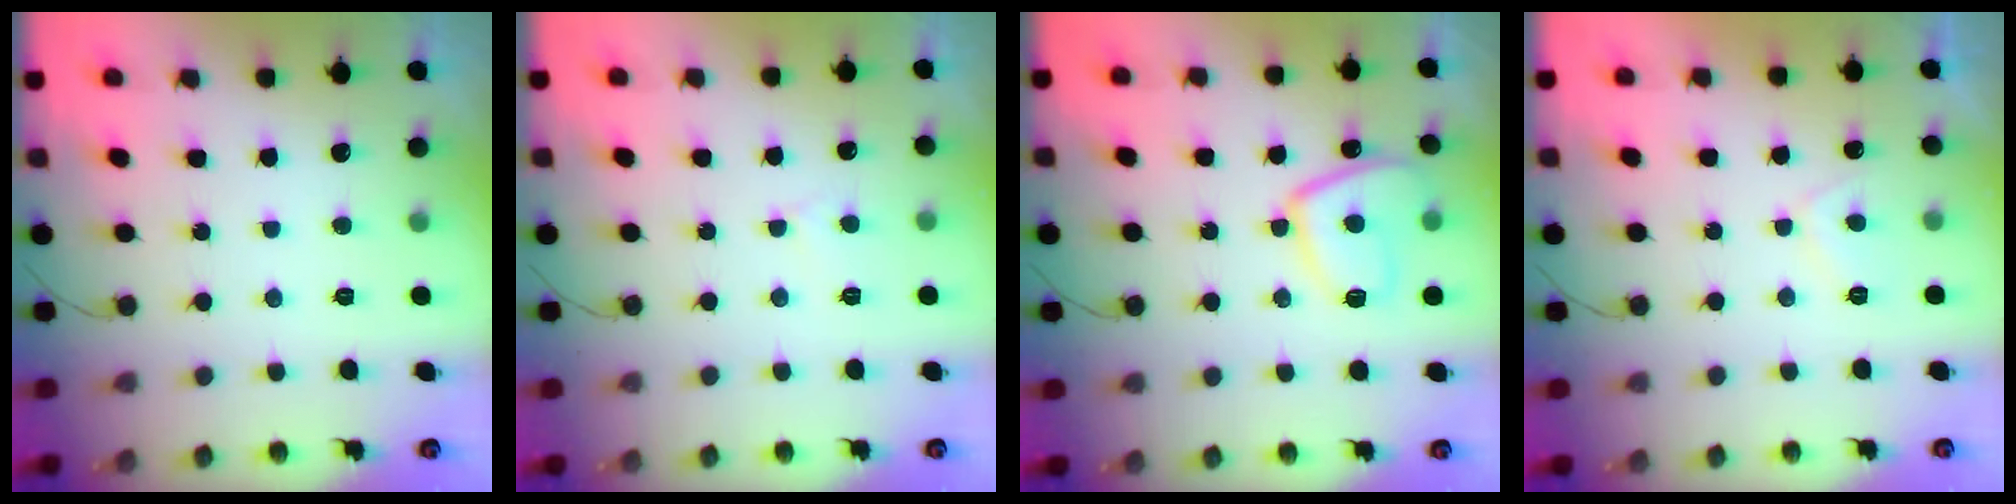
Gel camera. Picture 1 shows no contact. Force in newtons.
{"total": 2.3, "press": 2.3, "slide": 0.2}
{"total": 10.6, "press": 10.5, "slide": 1.2}
{"total": 3.9, "press": 3.8, "slide": 0.7}